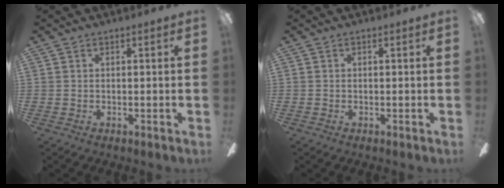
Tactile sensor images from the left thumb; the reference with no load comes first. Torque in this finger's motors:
{"motor_torque": [-0.03, 0.03, -0.04, 0.13, 0.00]}